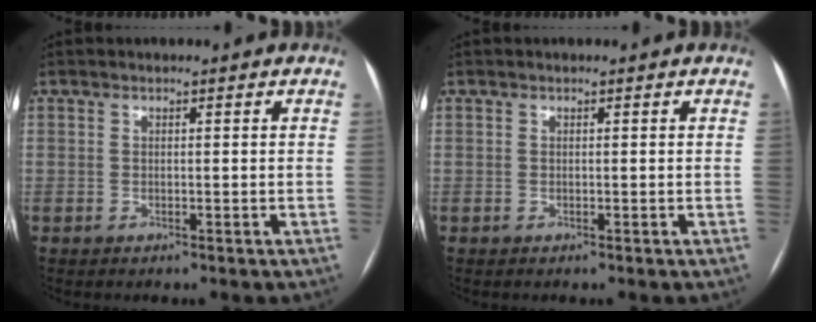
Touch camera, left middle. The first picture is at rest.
{"total": 0.0}